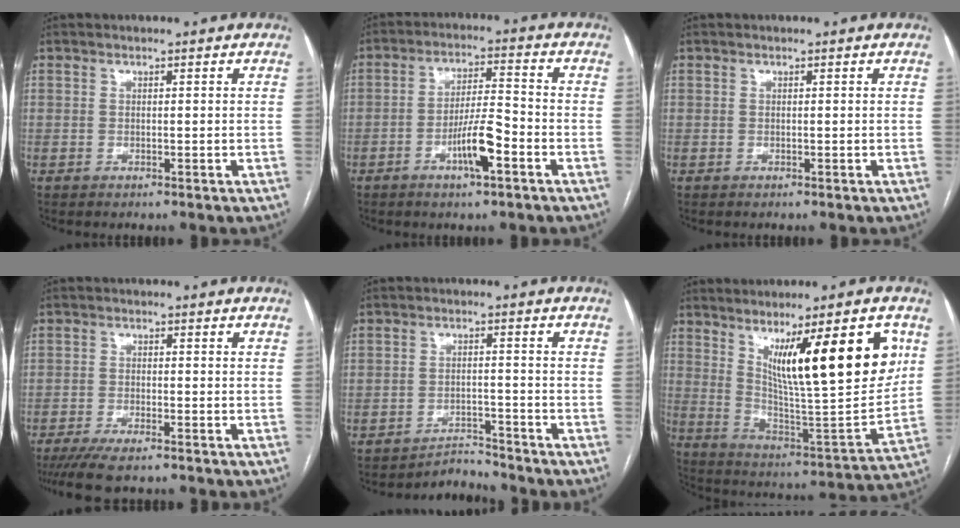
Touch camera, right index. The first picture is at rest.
{"total": 7.6, "force": [-3.4, 1.0, 6.6], "torque": [-0.124, 0.003, -0.060]}
{"total": 0.0}
{"total": 6.6, "force": [-5.3, 0.9, 3.8], "torque": [-0.058, -0.014, -0.086]}
{"total": 3.4, "force": [-3.1, 0.2, -1.2], "torque": [0.025, 0.002, -0.046]}
{"total": 20.5, "force": [8.4, 2.4, 18.6], "torque": [-0.270, -0.022, 0.136]}